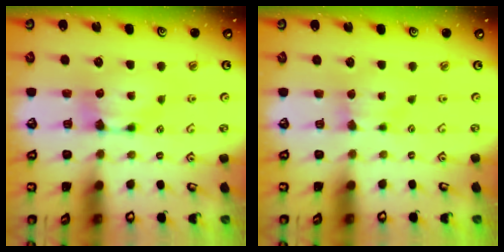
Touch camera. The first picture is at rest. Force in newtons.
{"total": 1.7, "press": 1.6, "slide": 0.4}